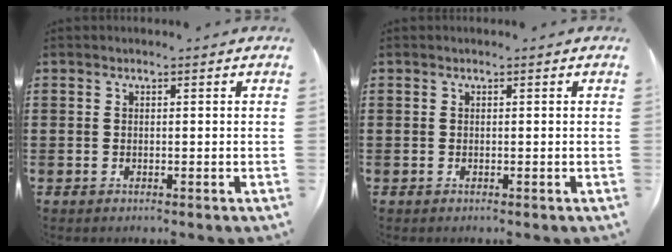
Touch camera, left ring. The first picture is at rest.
{"total": 0.0}